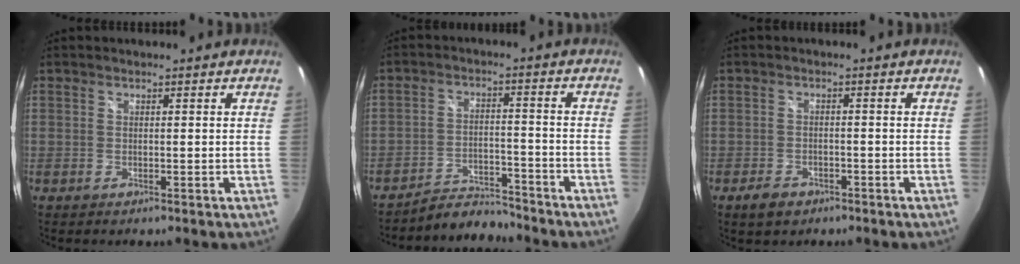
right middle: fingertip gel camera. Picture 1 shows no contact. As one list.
[{"total": 6.6, "force": [-6.6, 0.5, 0.1], "torque": [-0.019, 0.016, -0.112]}, {"total": 3.9, "force": [-2.6, 2.4, 1.7], "torque": [-0.042, -0.002, -0.041]}]